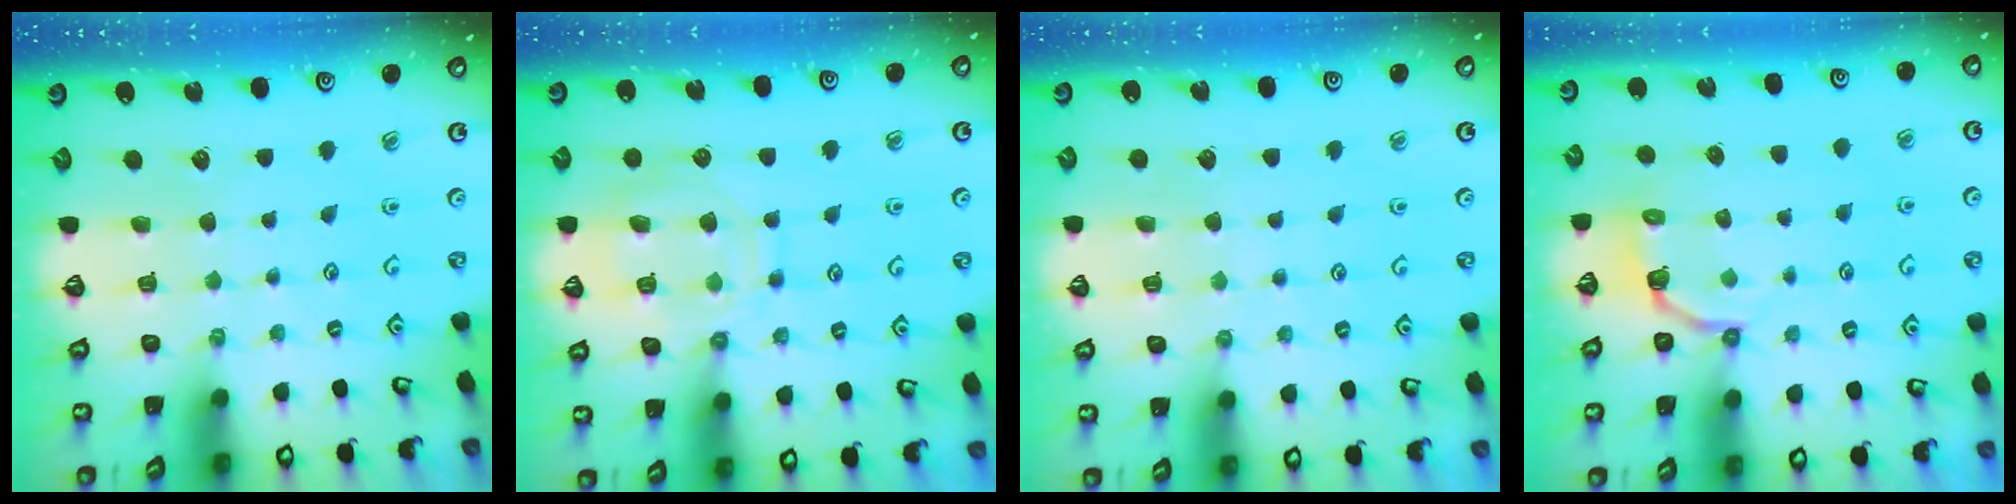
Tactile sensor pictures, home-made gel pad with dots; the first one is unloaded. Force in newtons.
{"total": 13.4, "press": 13.4, "slide": 1.3}
{"total": 2.9, "press": 2.9, "slide": 0.5}
{"total": 3.8, "press": 1.9, "slide": 3.3}